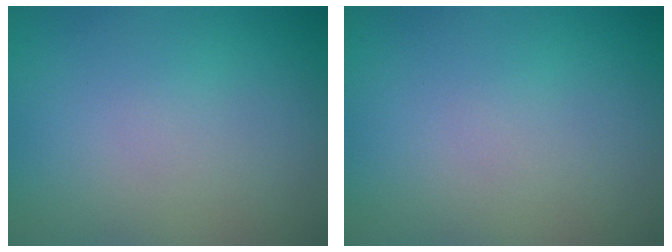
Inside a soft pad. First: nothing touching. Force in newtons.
{"total": 0.0}